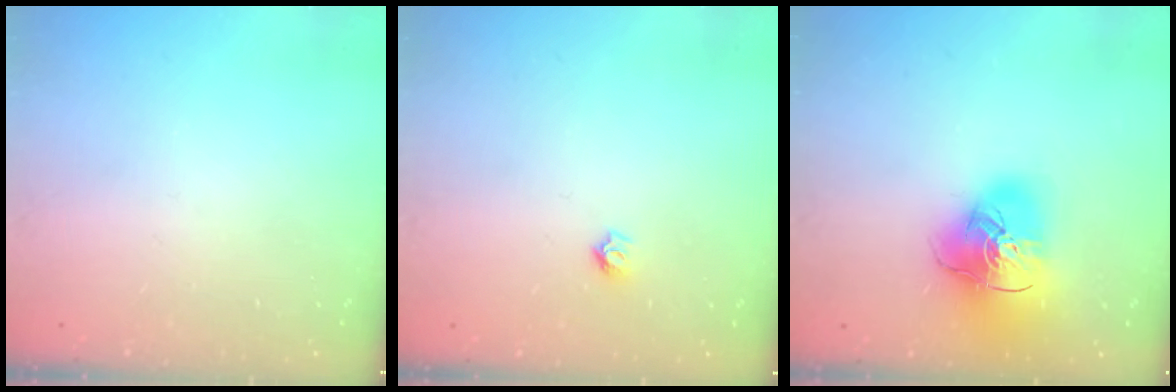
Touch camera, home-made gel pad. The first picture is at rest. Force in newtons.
{"total": 5.5, "press": 5.5, "slide": 0.5}
{"total": 19.5, "press": 19.4, "slide": 2.3}